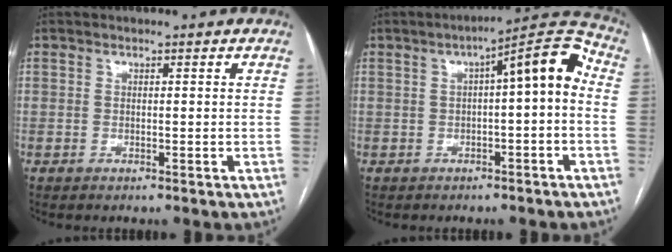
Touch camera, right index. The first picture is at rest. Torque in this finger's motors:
{"motor_torque": [0.57, 0.20, 0.21, 0.08]}